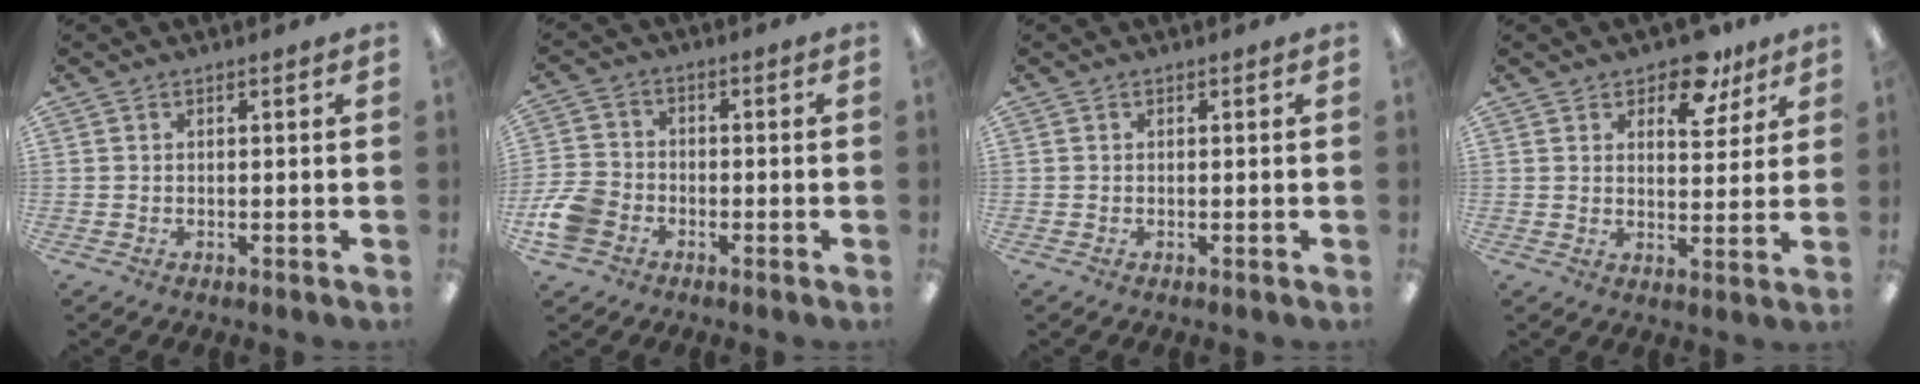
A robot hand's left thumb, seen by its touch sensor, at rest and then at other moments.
{"total": 8.2, "force": [-3.3, 6.2, 4.2], "torque": [-0.094, 0.024, -0.060]}
{"total": 0.0}
{"total": 9.7, "force": [6.9, 4.9, 4.7], "torque": [-0.057, -0.032, 0.120]}